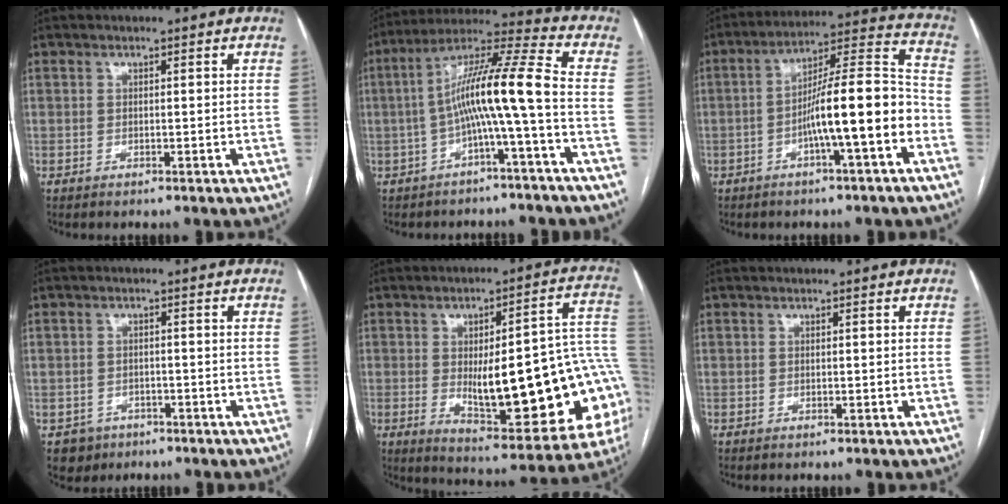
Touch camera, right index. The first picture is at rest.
{"total": 11.6, "force": [-2.2, -0.8, 11.4], "torque": [-0.196, 0.035, -0.043]}
{"total": 12.9, "force": [-4.2, 1.0, 12.2], "torque": [-0.195, 0.026, -0.065]}
{"total": 3.7, "force": [-1.9, 3.1, 0.0], "torque": [0.004, 0.010, -0.028]}
{"total": 25.9, "force": [-3.2, 6.6, 24.8], "torque": [-0.259, 0.020, -0.022]}
{"total": 0.0}